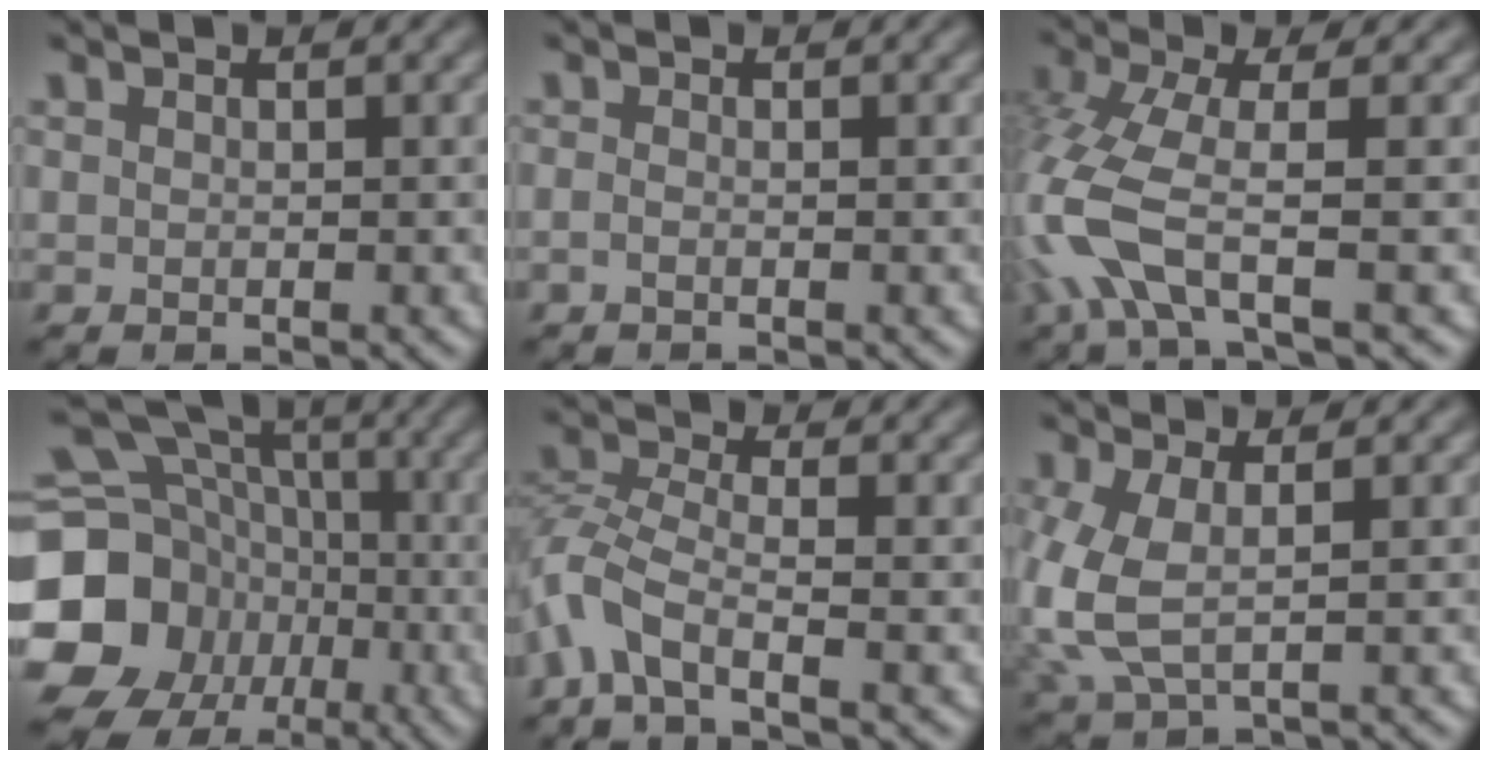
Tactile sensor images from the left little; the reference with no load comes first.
{"total": 0.6, "force": [-0.5, 0.0, 0.3], "torque": [-0.010, -0.004, -0.015]}
{"total": 6.0, "force": [-2.4, 1.5, 5.4], "torque": [-0.139, -0.009, -0.059]}
{"total": 19.4, "force": [-4.7, 17.4, 7.0], "torque": [-0.170, -0.019, -0.117]}
{"total": 4.7, "force": [-3.1, 1.4, 3.2], "torque": [-0.077, -0.002, -0.080]}
{"total": 5.0, "force": [-0.4, 2.5, 4.4], "torque": [-0.125, -0.005, -0.007]}